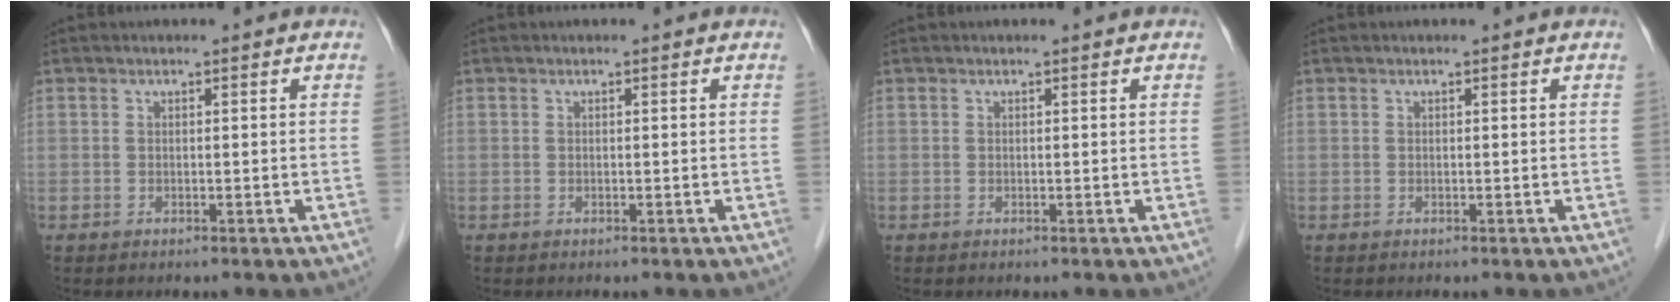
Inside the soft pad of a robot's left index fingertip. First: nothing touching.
{"total": 0.0}
{"total": 0.0}
{"total": 0.0}